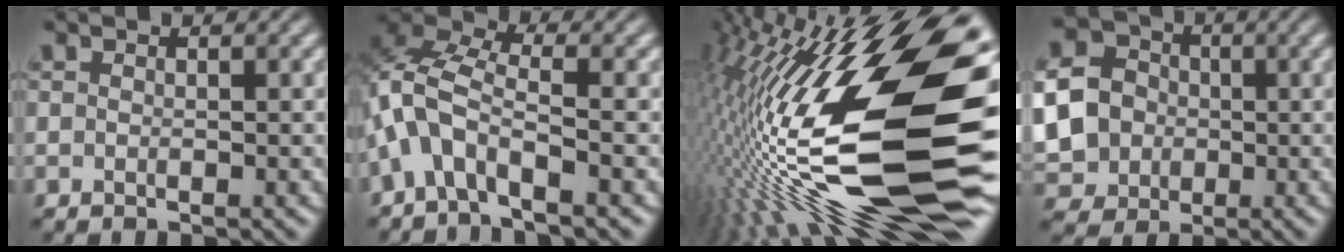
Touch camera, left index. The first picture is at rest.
{"total": 6.0, "force": [-2.3, 2.5, 5.0], "torque": [-0.116, 0.012, -0.061]}
{"total": 19.2, "force": [-2.2, 5.1, 18.4], "torque": [-0.315, 0.027, -0.056]}
{"total": 8.9, "force": [-0.8, 7.7, 4.3], "torque": [-0.107, -0.008, -0.034]}